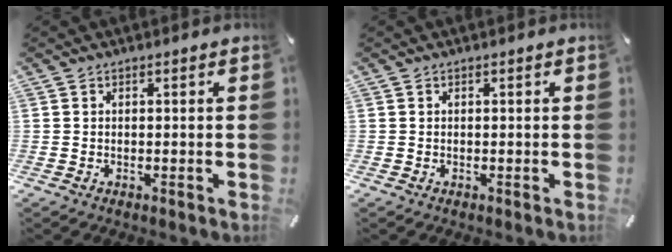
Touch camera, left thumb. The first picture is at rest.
{"total": 0.0}